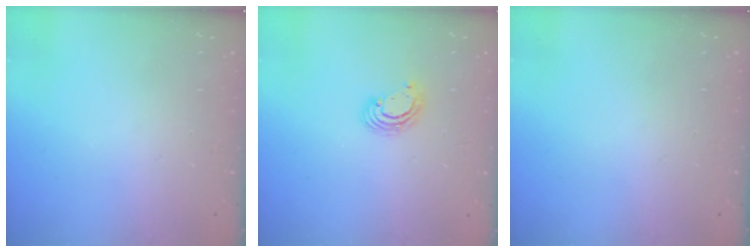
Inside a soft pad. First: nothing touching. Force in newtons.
{"total": 3.3, "press": 3.3, "slide": 0.2}
{"total": 0.0}